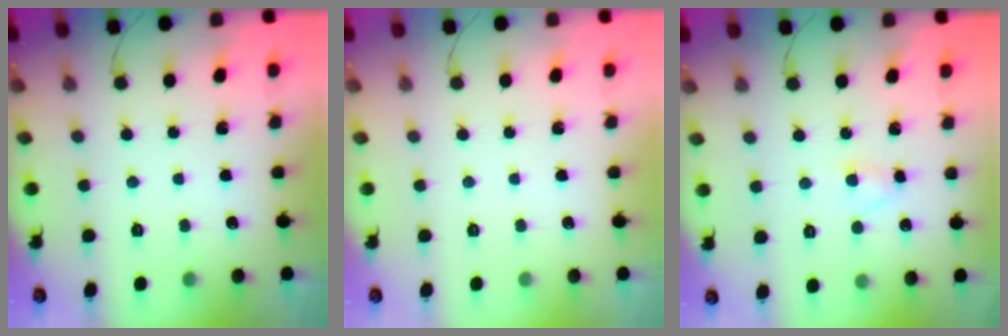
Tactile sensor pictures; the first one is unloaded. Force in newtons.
{"total": 0.0}
{"total": 2.6, "press": 2.3, "slide": 1.0}